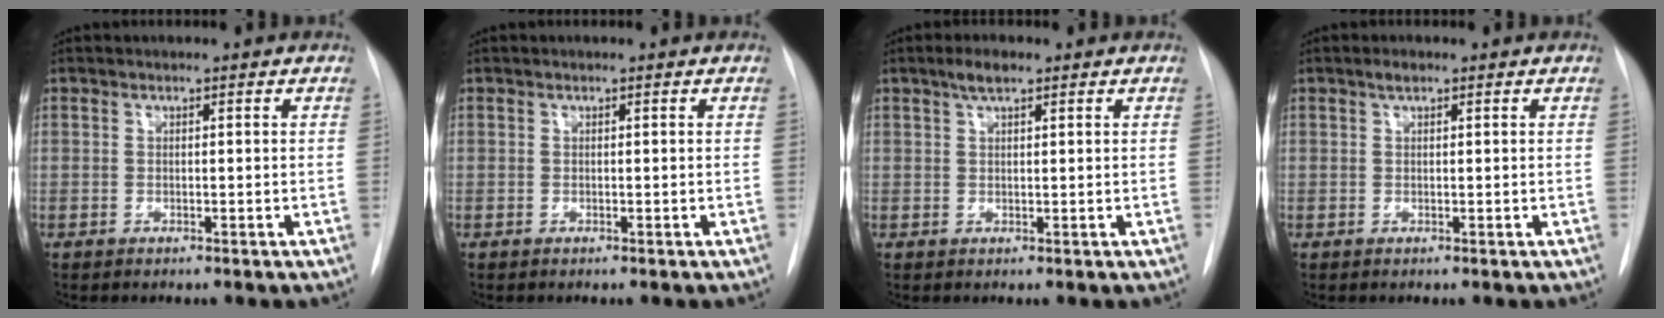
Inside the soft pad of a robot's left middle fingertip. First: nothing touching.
{"total": 0.0}
{"total": 2.5, "force": [1.6, 0.7, 1.7], "torque": [-0.036, 0.007, 0.029]}
{"total": 0.9, "force": [0.6, 0.4, 0.6], "torque": [-0.012, 0.005, 0.011]}